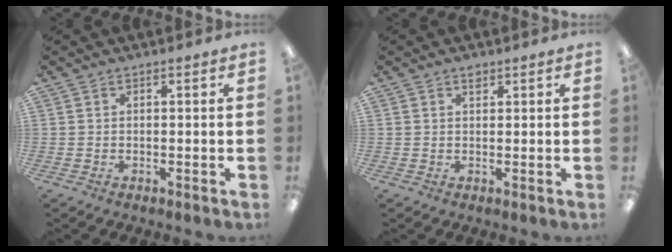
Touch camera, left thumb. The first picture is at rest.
{"total": 1.5, "force": [1.1, 0.8, 0.7], "torque": [-0.007, -0.002, 0.018]}